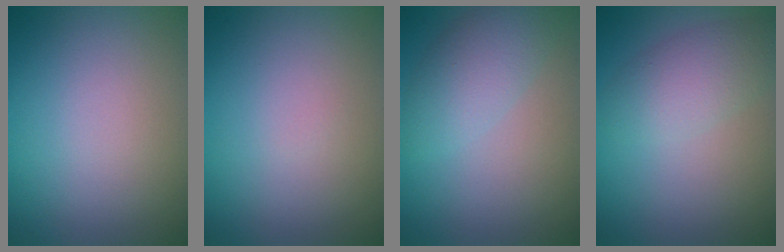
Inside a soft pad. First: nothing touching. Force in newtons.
{"total": 0.0}
{"total": 3.3, "press": 3.3, "slide": 0.1}
{"total": 3.3, "press": 3.3, "slide": 0.1}